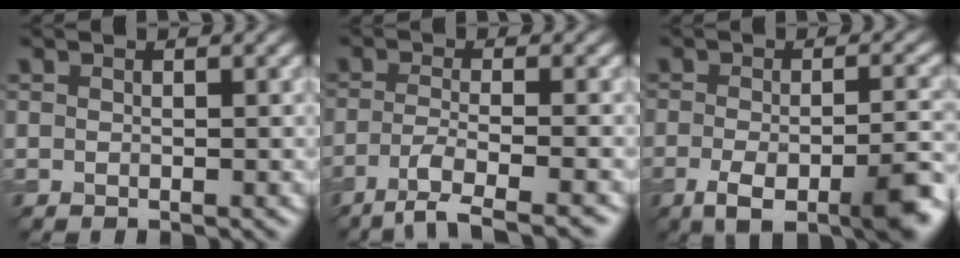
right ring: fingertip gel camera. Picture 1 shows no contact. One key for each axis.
{"total": 5.0, "fx": -3.3, "fy": 1.0, "fz": 3.6, "tx": -0.055, "ty": -0.002, "tz": -0.065}
{"total": 7.4, "fx": -3.4, "fy": 2.4, "fz": 6.1, "tx": -0.106, "ty": -0.010, "tz": -0.056}